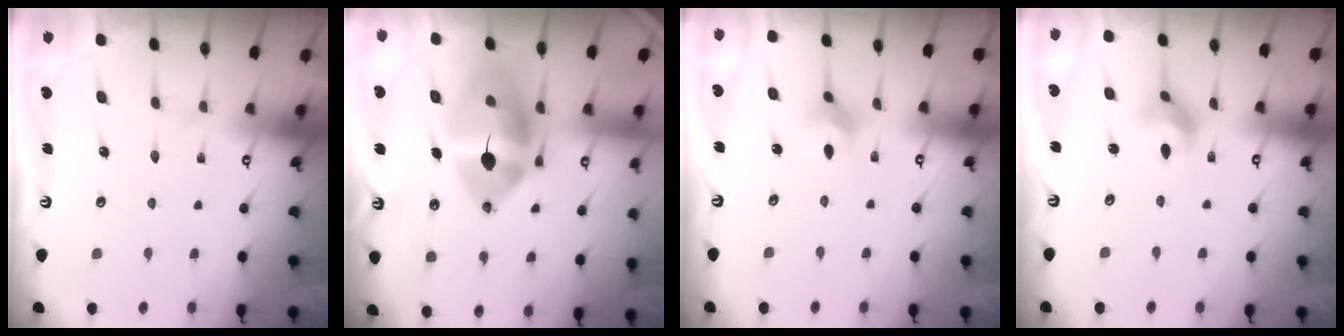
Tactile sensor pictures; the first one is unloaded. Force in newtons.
{"total": 17.5, "press": 17.3, "slide": 2.9}
{"total": 3.0, "press": 2.9, "slide": 0.7}
{"total": 4.8, "press": 4.7, "slide": 0.9}